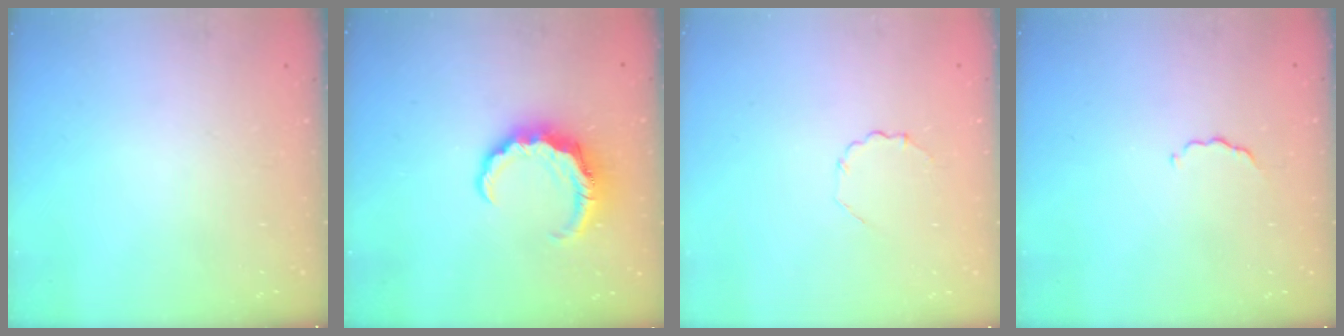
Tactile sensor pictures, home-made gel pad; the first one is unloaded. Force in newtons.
{"total": 7.3, "press": 7.3, "slide": 1.2}
{"total": 2.8, "press": 2.6, "slide": 1.1}
{"total": 3.2, "press": 3.2, "slide": 0.4}